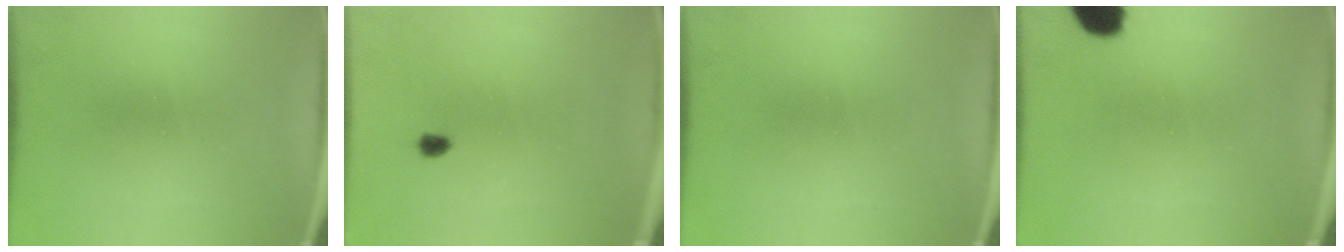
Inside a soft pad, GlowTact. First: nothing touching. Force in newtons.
{"total": 1.7}
{"total": 0.0}
{"total": 7.5}